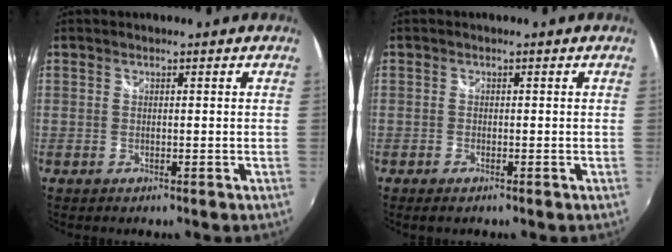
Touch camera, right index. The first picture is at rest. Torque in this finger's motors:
{"motor_torque": [0.28, -0.18, 0.08, 0.00]}